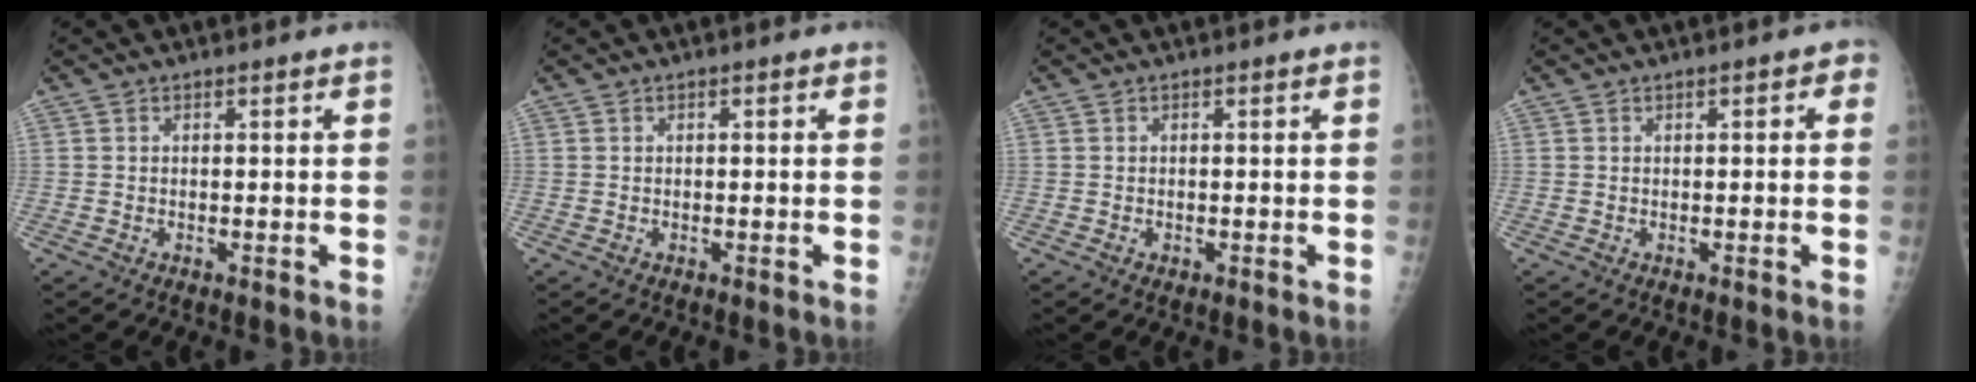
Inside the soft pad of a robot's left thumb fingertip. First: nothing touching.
{"total": 0.8, "force": [0.2, 0.4, 0.7], "torque": [-0.005, 0.003, -0.001]}
{"total": 0.6, "force": [-0.2, 0.5, 0.4], "torque": [-0.003, 0.003, -0.003]}
{"total": 2.4, "force": [0.5, 1.2, 2.0], "torque": [-0.015, 0.006, -0.001]}